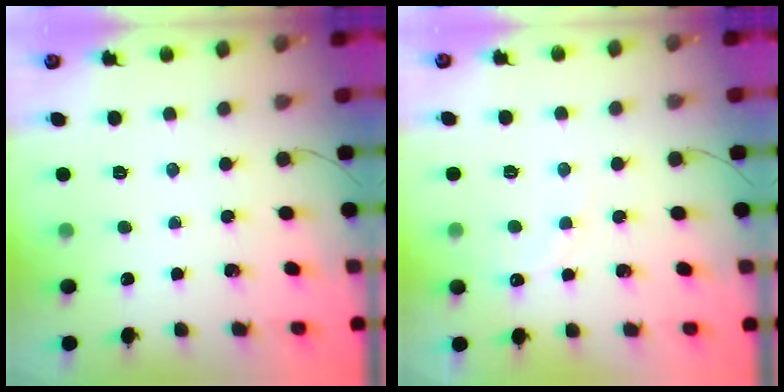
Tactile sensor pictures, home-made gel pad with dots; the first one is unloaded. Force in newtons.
{"total": 6.4, "press": 6.2, "slide": 1.3}